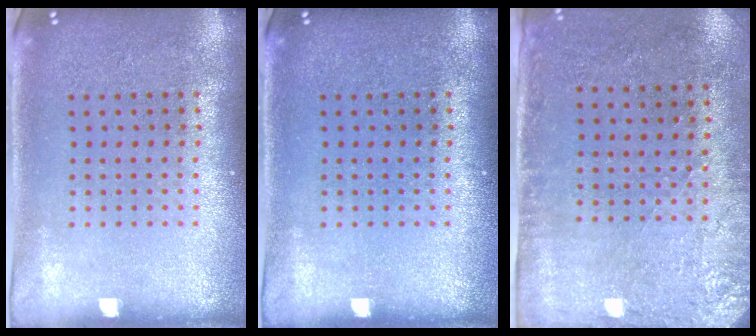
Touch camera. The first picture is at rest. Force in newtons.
{"total": 0.0}
{"total": 2.8, "press": 2.3, "slide": 1.6}